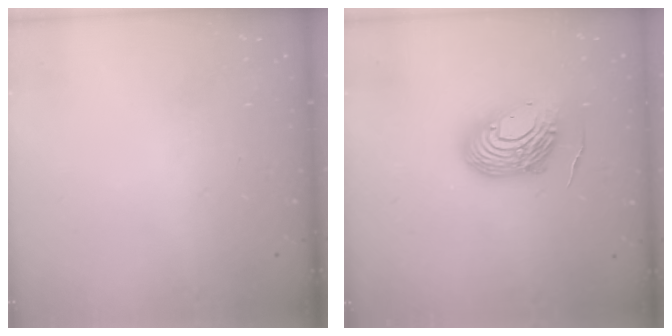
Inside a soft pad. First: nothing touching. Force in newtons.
{"total": 13.1, "press": 12.9, "slide": 2.2}